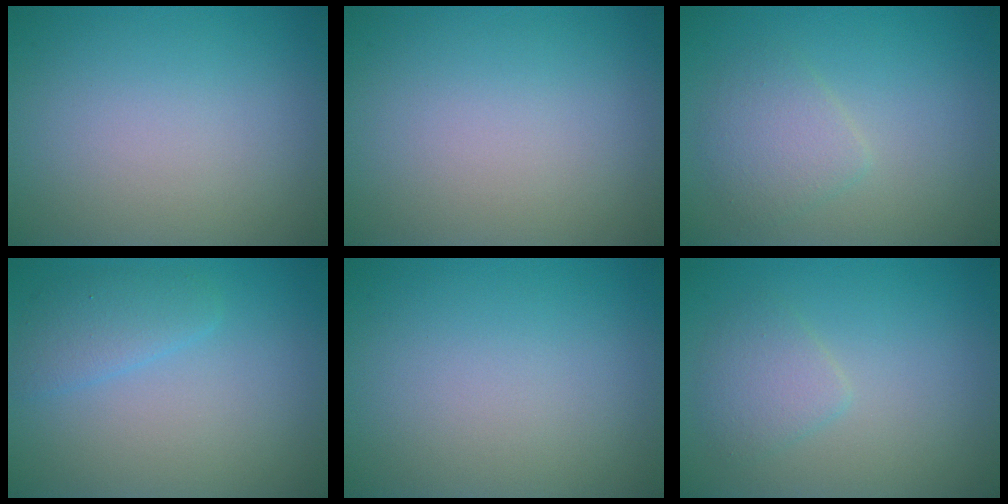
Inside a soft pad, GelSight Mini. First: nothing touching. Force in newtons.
{"total": 0.0}
{"total": 2.4, "press": 2.4, "slide": 0.1}
{"total": 2.2, "press": 2.2, "slide": 0.2}
{"total": 0.0}
{"total": 2.1, "press": 2.1, "slide": 0.1}